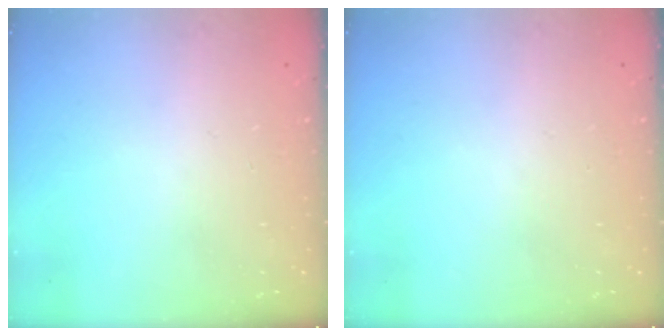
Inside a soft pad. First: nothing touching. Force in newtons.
{"total": 0.0}